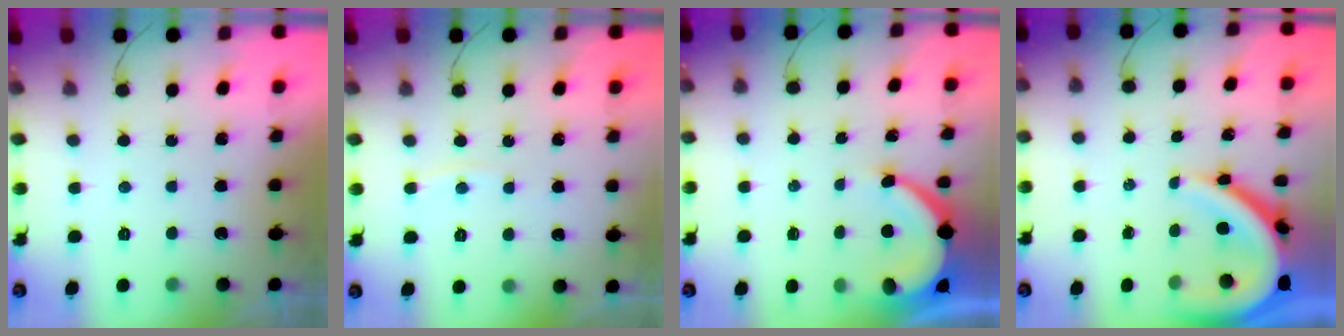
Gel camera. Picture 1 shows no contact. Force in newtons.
{"total": 2.8, "press": 2.8, "slide": 0.3}
{"total": 6.9, "press": 6.8, "slide": 1.0}
{"total": 13.6, "press": 13.6, "slide": 1.5}